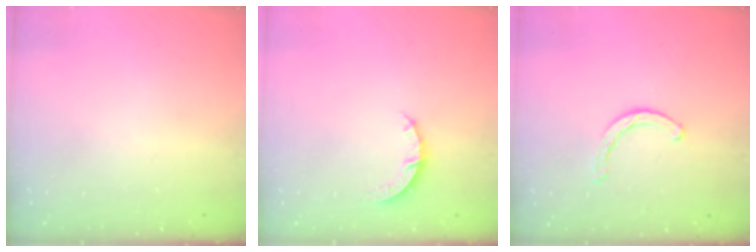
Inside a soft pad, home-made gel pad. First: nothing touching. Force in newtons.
{"total": 3.5, "press": 3.5, "slide": 0.4}
{"total": 2.3, "press": 2.2, "slide": 0.5}